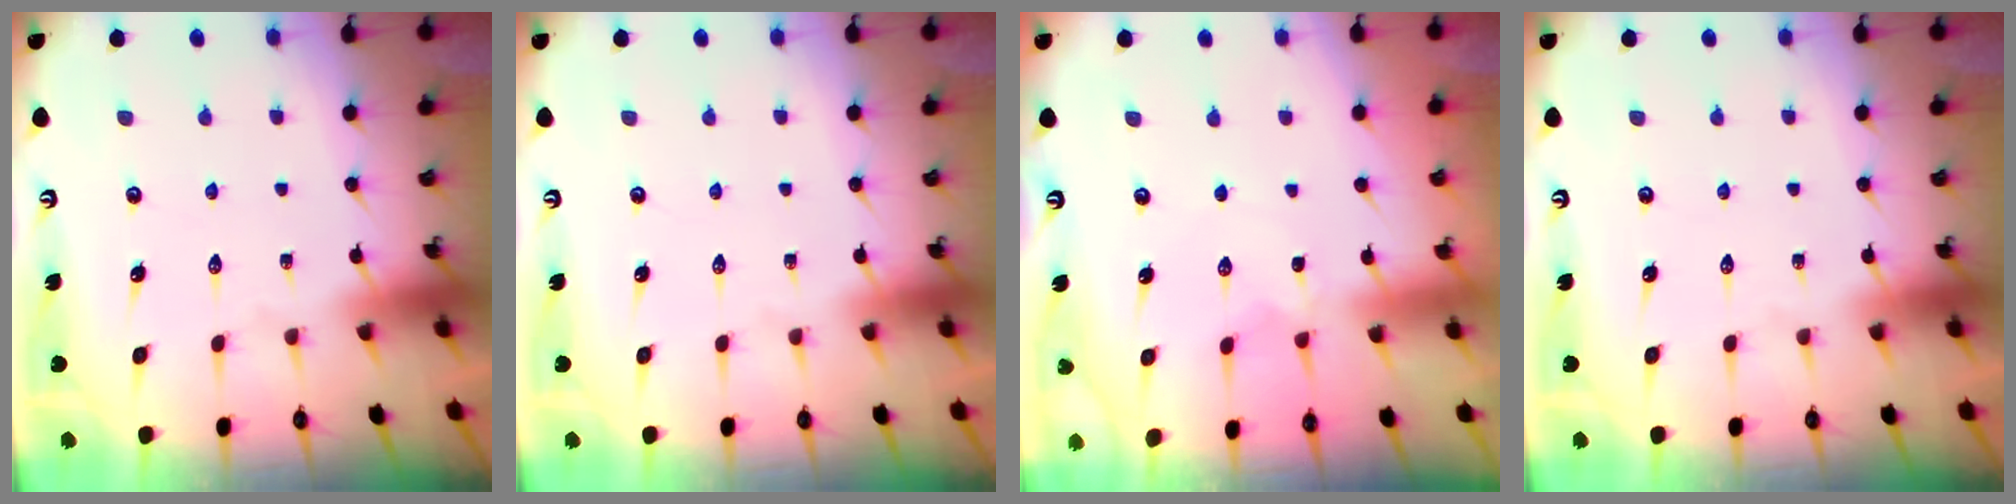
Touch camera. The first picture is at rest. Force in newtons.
{"total": 0.0}
{"total": 1.9, "press": 1.9, "slide": 0.2}
{"total": 0.0}